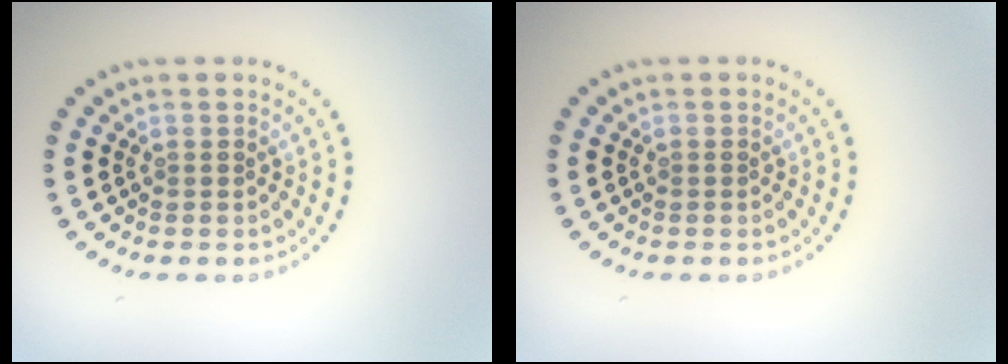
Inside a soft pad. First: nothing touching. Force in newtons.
{"total": 0.0}